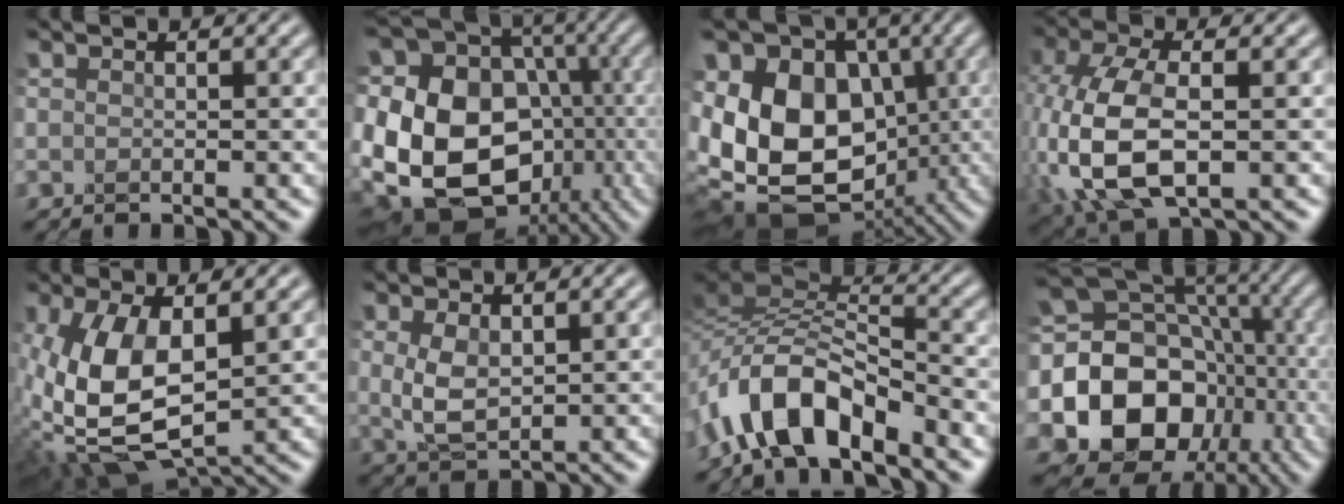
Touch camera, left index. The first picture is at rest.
{"total": 20.6, "force": [-2.6, 17.2, 11.0], "torque": [-0.232, 0.006, -0.047]}
{"total": 17.9, "force": [-1.0, 14.4, 10.6], "torque": [-0.198, 0.013, -0.031]}
{"total": 10.0, "force": [-1.2, 5.8, 8.1], "torque": [-0.213, -0.008, -0.020]}
{"total": 9.6, "force": [-0.1, 5.0, 8.2], "torque": [-0.204, -0.010, 0.005]}
{"total": 3.2, "force": [0.6, 2.0, 2.4], "torque": [-0.068, 0.004, 0.018]}
{"total": 8.7, "force": [-5.6, 3.4, 5.8], "torque": [-0.110, 0.012, -0.114]}
{"total": 18.5, "force": [-3.5, 15.6, 9.2], "torque": [-0.179, 0.000, -0.064]}